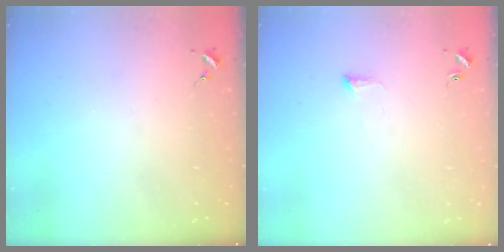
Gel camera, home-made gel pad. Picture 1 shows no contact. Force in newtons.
{"total": 2.5, "press": 2.4, "slide": 0.5}